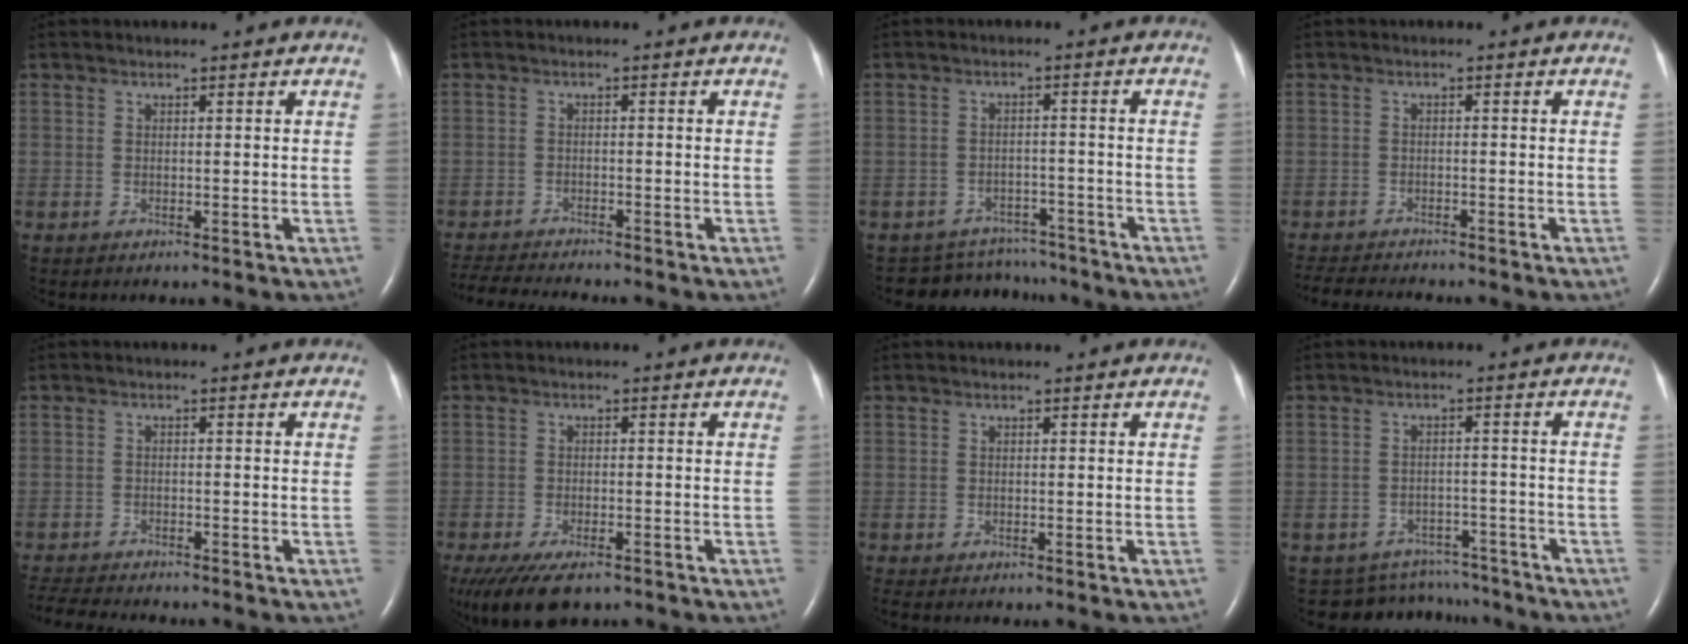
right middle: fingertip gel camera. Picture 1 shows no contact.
{"total": 6.3, "force": [-6.1, -0.1, 1.8], "torque": [-0.031, -0.018, -0.100]}
{"total": 8.2, "force": [-7.7, 2.8, -0.6], "torque": [0.008, 0.019, -0.101]}
{"total": 6.8, "force": [-6.3, 1.0, 2.3], "torque": [-0.036, -0.012, -0.097]}
{"total": 6.6, "force": [-6.2, 0.6, 2.0], "torque": [-0.037, -0.015, -0.102]}
{"total": 10.6, "force": [-7.3, 4.2, 6.4], "torque": [-0.127, -0.018, -0.114]}
{"total": 0.9, "force": [-0.8, 0.1, 0.4], "torque": [-0.008, -0.002, -0.009]}
{"total": 8.6, "force": [-8.1, 3.1, -0.7], "torque": [0.007, 0.023, -0.103]}